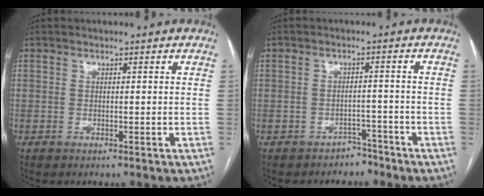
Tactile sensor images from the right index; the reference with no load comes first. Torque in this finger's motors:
{"motor_torque": [-0.16, 0.08, -0.87, -0.21]}